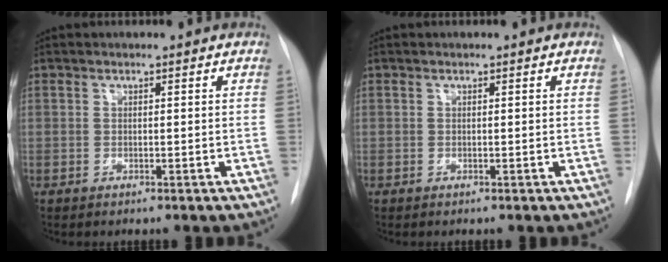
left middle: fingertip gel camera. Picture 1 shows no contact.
{"total": 0.0}